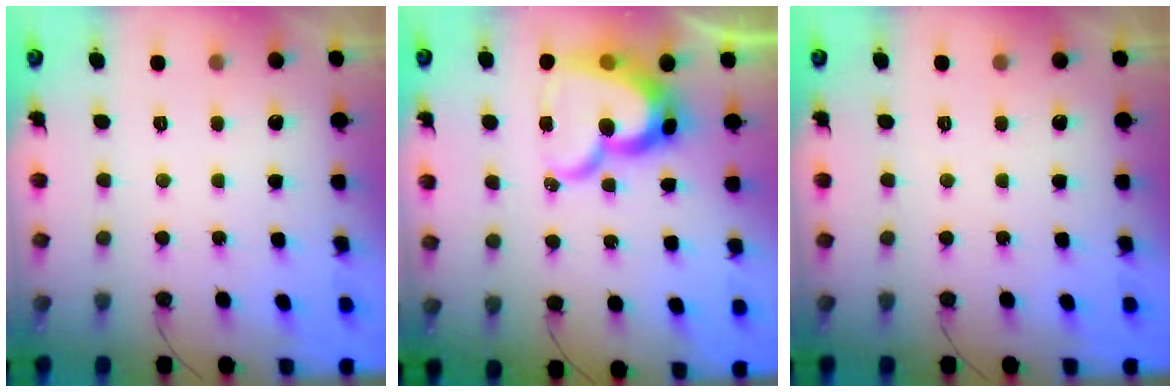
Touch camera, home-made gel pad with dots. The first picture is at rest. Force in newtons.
{"total": 18.5, "press": 18.4, "slide": 1.6}
{"total": 0.0}